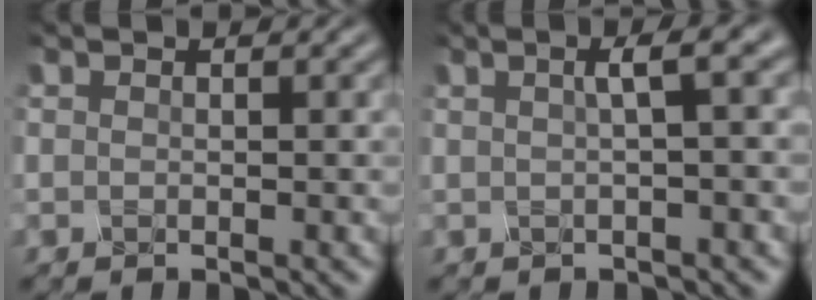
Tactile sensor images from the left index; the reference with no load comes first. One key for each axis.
{"total": 2.4, "fx": 0.2, "fy": 0.1, "fz": 2.4, "tx": -0.035, "ty": 0.013, "tz": 0.017}